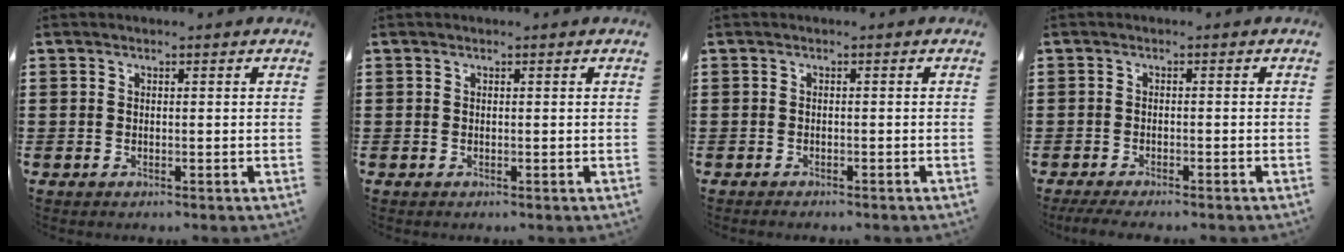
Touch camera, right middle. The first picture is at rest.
{"total": 0.0}
{"total": 0.6, "force": [-0.6, 0.0, 0.0], "torque": [-0.002, -0.001, -0.012]}
{"total": 1.6, "force": [-1.4, 0.1, 0.6], "torque": [-0.011, 0.000, -0.027]}